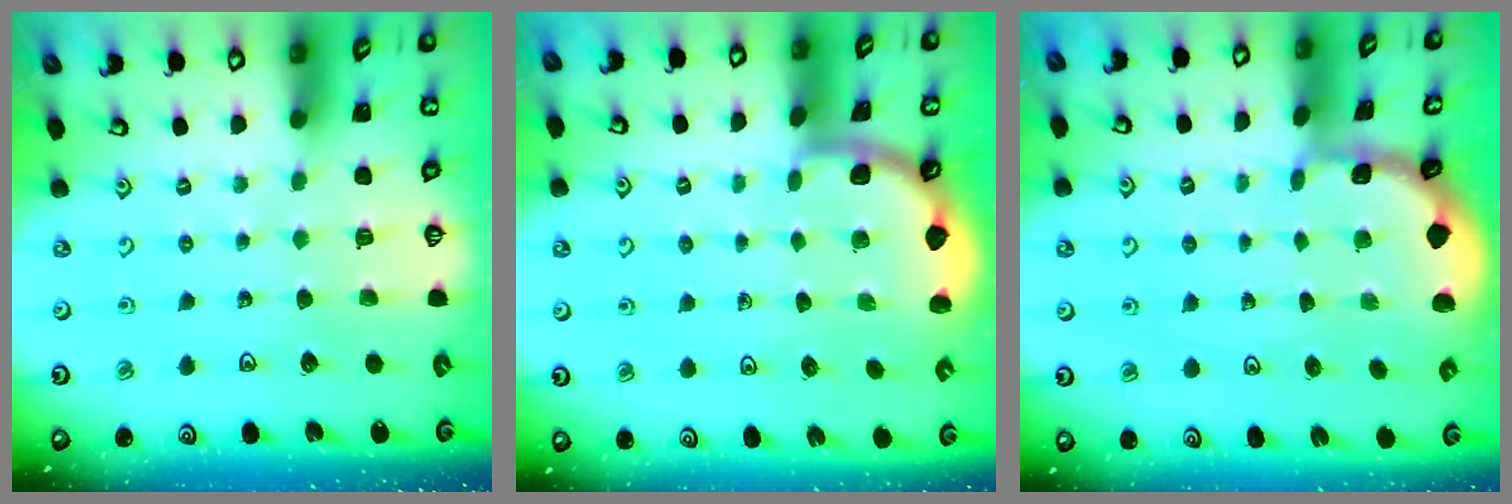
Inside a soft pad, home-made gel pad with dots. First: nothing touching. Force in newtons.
{"total": 1.9, "press": 1.9, "slide": 0.0}
{"total": 1.3, "press": 1.2, "slide": 0.1}